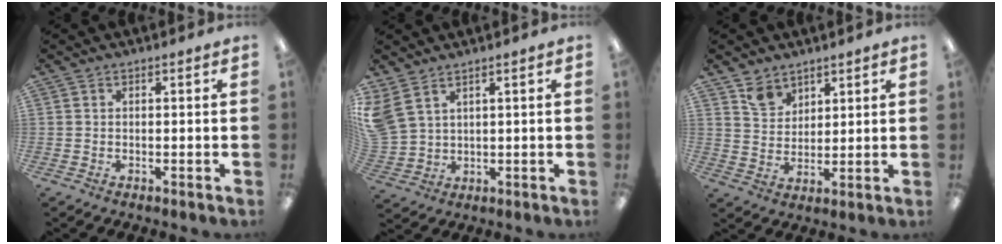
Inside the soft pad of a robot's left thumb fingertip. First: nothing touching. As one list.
[{"total": 6.3, "force": [3.9, 4.0, 2.9], "torque": [-0.081, -0.013, 0.077]}, {"total": 6.3, "force": [4.5, 4.2, 1.1], "torque": [-0.016, -0.021, 0.085]}]